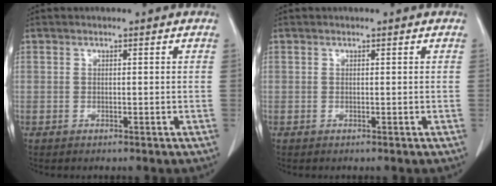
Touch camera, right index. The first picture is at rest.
{"total": 0.0}